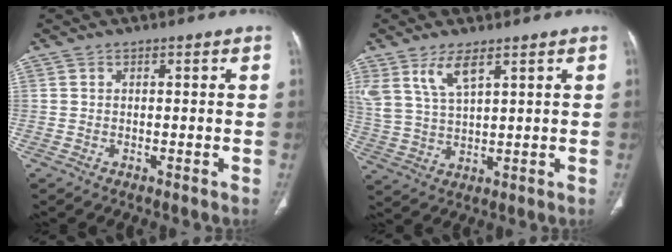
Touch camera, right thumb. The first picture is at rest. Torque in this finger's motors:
{"motor_torque": [-0.02, 0.02, 0.90, 0.69, 0.02]}